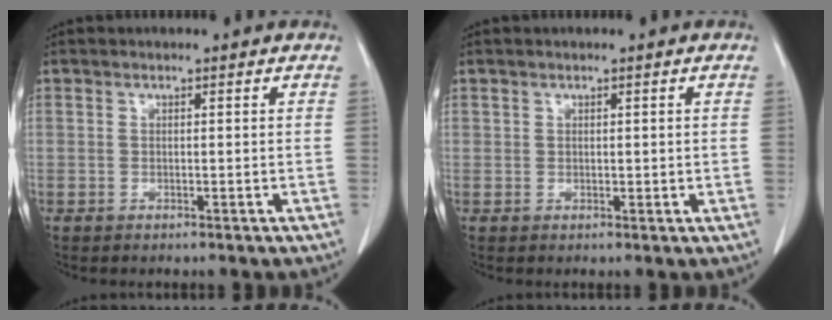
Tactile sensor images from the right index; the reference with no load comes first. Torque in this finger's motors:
{"motor_torque": [-0.15, 0.14, -0.04, 0.00]}